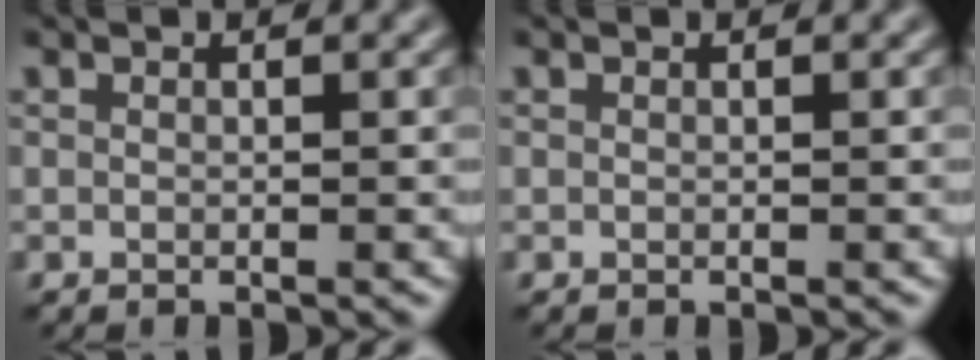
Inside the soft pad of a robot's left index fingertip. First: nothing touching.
{"total": 0.0}